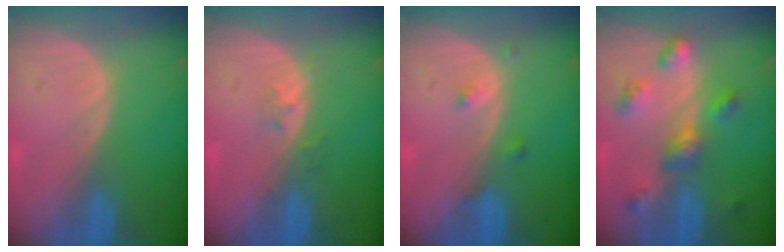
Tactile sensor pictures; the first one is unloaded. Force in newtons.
{"total": 1.9, "press": 1.4, "slide": 1.2}
{"total": 1.6, "press": 1.5, "slide": 0.1}
{"total": 6.5, "press": 5.8, "slide": 3.0}